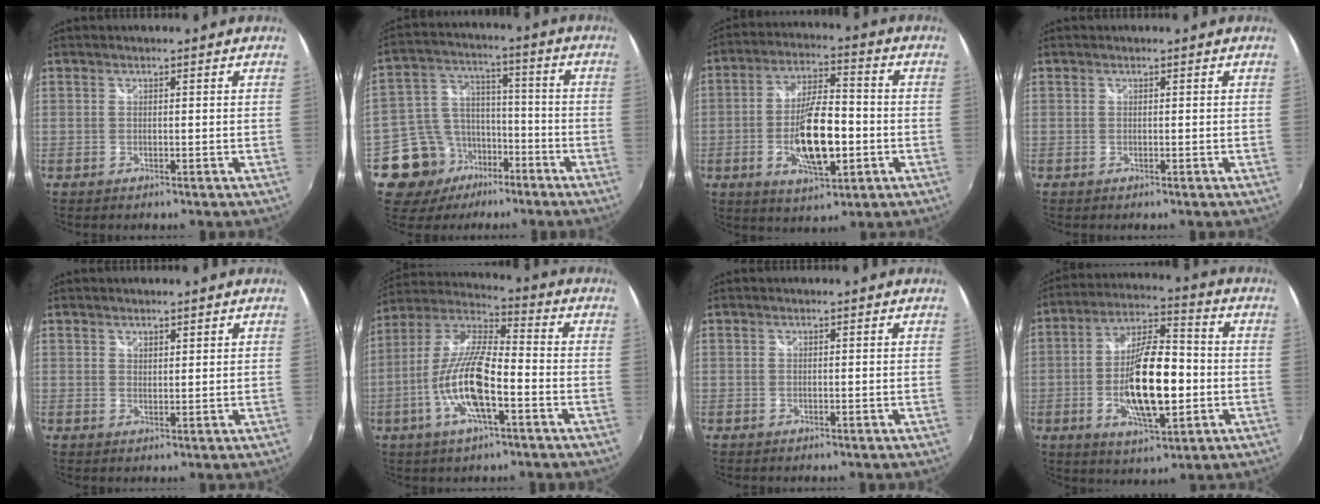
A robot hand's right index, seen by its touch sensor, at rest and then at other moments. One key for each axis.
{"total": 13.0, "fx": -7.5, "fy": 9.7, "fz": 4.4, "tx": -0.113, "ty": 0.032, "tz": -0.116}
{"total": 13.1, "fx": -3.1, "fy": 4.5, "fz": 12.0, "tx": -0.224, "ty": -0.001, "tz": -0.047}
{"total": 0.0}
{"total": 1.5, "fx": 1.3, "fy": 0.6, "fz": 0.3, "tx": 0.000, "ty": 0.001, "tz": 0.022}
{"total": 14.4, "fx": -5.0, "fy": 3.9, "fz": 12.9, "tx": -0.263, "ty": -0.002, "tz": -0.097}
{"total": 0.0}
{"total": 15.8, "fx": -2.8, "fy": 5.3, "fz": 14.6, "tx": -0.270, "ty": 0.005, "tz": -0.046}